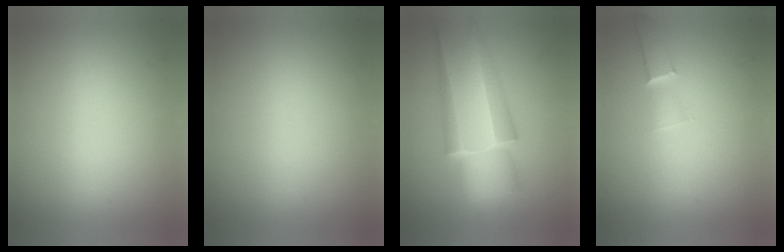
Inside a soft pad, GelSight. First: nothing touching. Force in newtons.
{"total": 0.0}
{"total": 5.9}
{"total": 1.1}